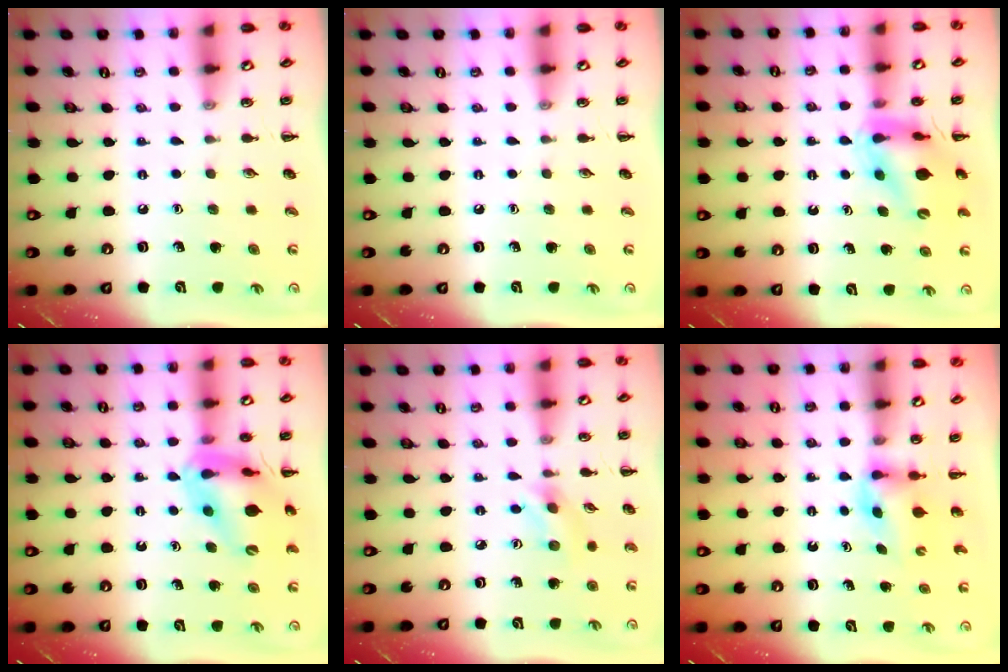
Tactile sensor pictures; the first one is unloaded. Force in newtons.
{"total": 0.0}
{"total": 11.9, "press": 11.5, "slide": 3.3}
{"total": 15.4, "press": 15.1, "slide": 3.0}
{"total": 2.7, "press": 2.6, "slide": 0.8}
{"total": 2.9, "press": 2.7, "slide": 1.0}